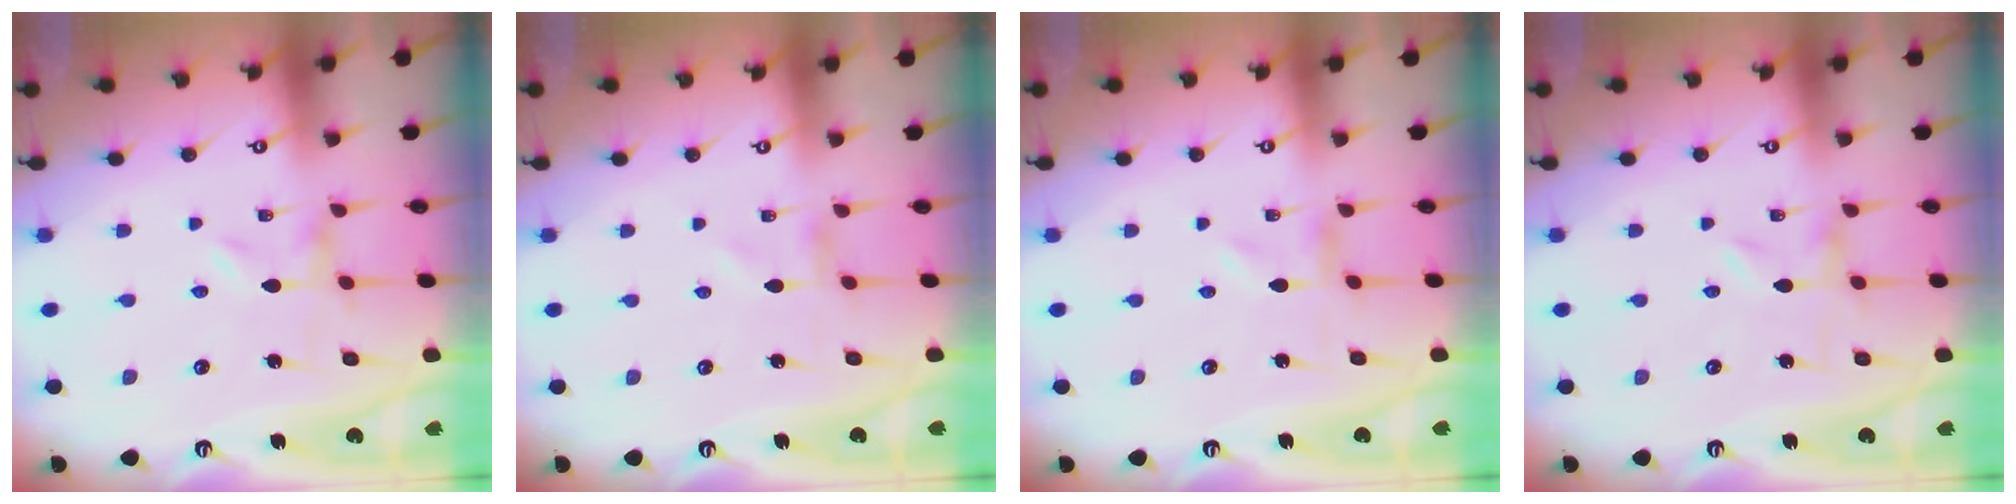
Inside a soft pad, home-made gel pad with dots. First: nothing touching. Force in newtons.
{"total": 0.0}
{"total": 0.0}
{"total": 0.0}